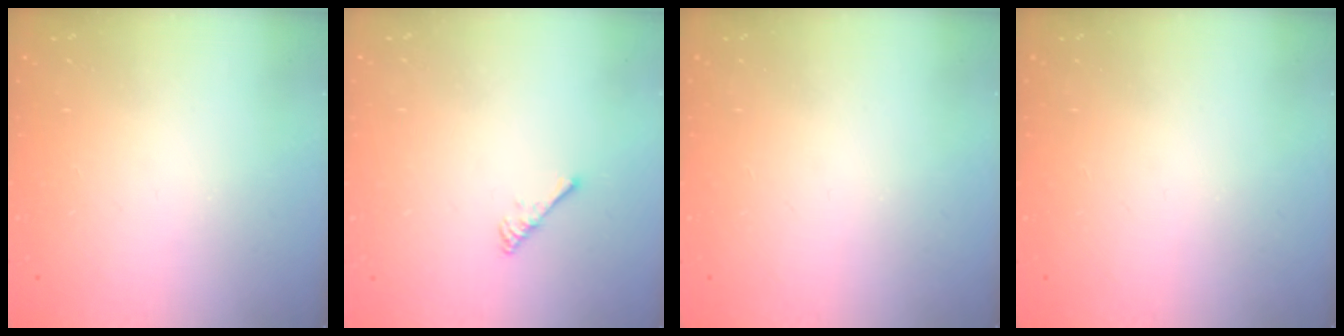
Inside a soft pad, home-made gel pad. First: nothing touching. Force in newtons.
{"total": 2.5, "press": 2.5, "slide": 0.4}
{"total": 0.0}
{"total": 0.0}